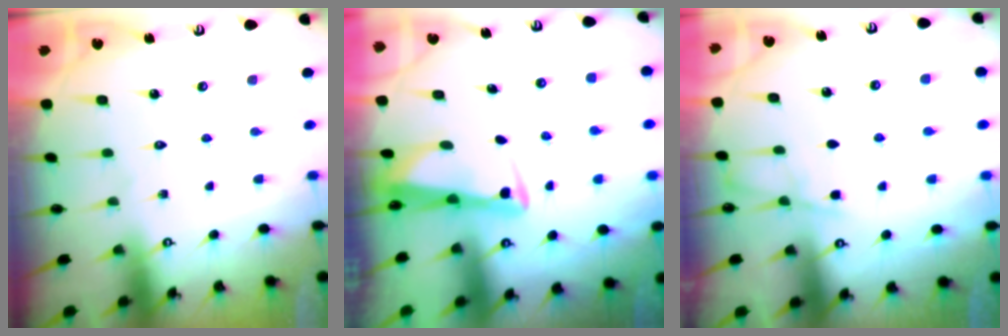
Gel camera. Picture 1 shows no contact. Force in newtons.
{"total": 2.8, "press": 2.7, "slide": 0.4}
{"total": 3.8, "press": 3.7, "slide": 0.6}